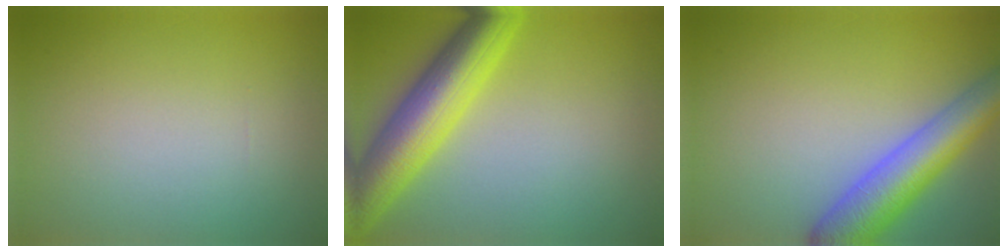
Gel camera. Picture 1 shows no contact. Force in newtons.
{"total": 7.7, "press": 7.7, "slide": 0.2}
{"total": 7.2, "press": 7.2, "slide": 0.4}